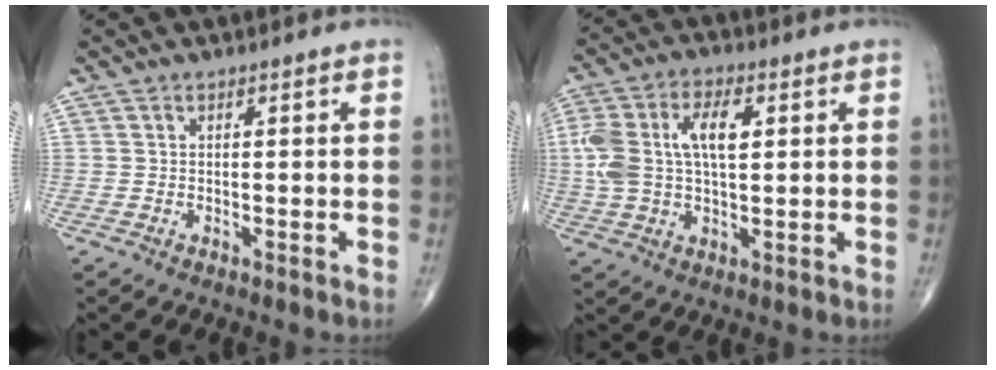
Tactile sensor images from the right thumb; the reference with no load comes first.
{"total": 12.6, "force": [2.2, 6.4, 10.6], "torque": [-0.225, 0.019, 0.044]}